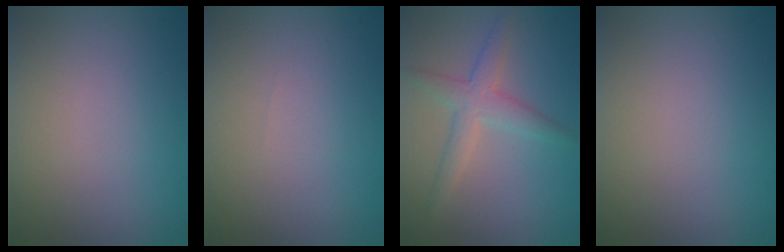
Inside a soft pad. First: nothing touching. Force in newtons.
{"total": 0.0}
{"total": 3.0, "press": 3.0, "slide": 0.1}
{"total": 0.0}